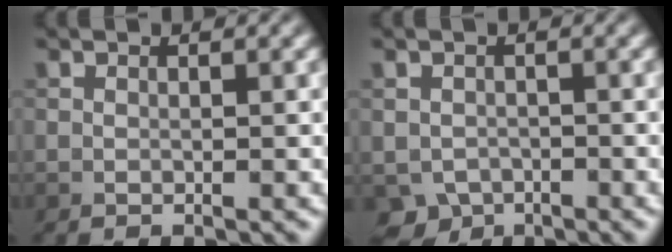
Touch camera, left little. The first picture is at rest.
{"total": 3.3, "force": [-2.0, 2.5, 0.9], "torque": [-0.015, -0.011, -0.035]}